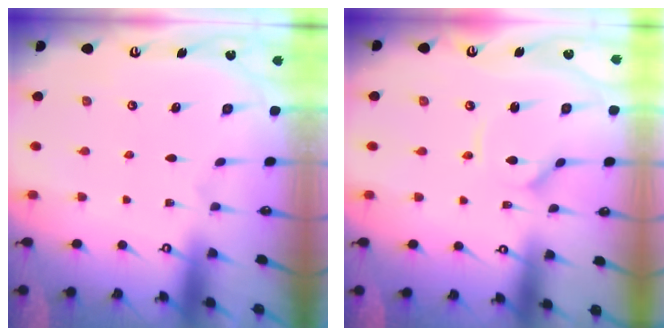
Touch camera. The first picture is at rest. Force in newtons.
{"total": 2.2, "press": 2.2, "slide": 0.3}